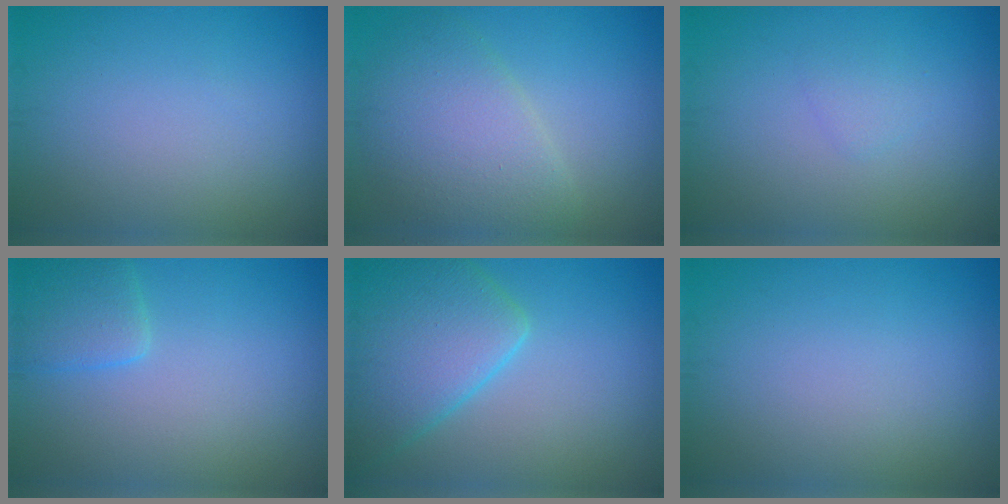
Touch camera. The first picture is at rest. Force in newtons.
{"total": 5.9, "press": 5.9, "slide": 0.2}
{"total": 1.0, "press": 1.0, "slide": 0.1}
{"total": 2.5, "press": 2.5, "slide": 0.2}
{"total": 8.5, "press": 8.5, "slide": 0.5}
{"total": 0.0}